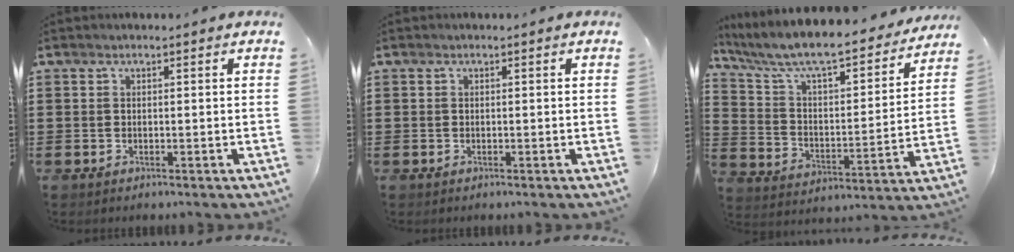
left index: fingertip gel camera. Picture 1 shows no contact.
{"total": 0.0}
{"total": 7.7, "force": [6.8, 1.1, 3.7], "torque": [-0.104, -0.055, 0.109]}